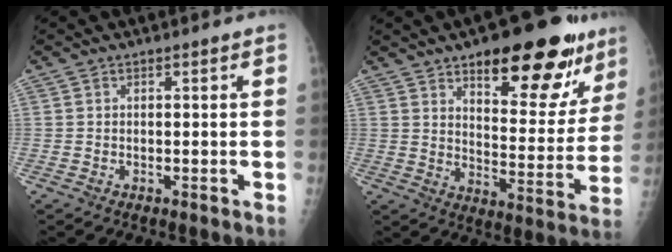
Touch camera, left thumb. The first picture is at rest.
{"total": 21.5, "force": [13.3, 8.6, 14.5], "torque": [-0.136, -0.062, 0.190]}